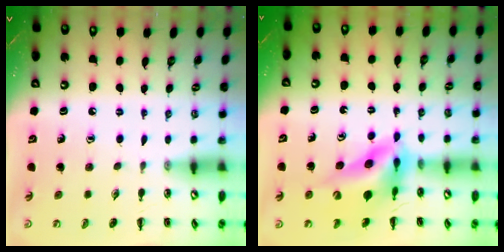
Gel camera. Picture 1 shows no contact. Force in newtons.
{"total": 12.0, "press": 11.4, "slide": 3.9}